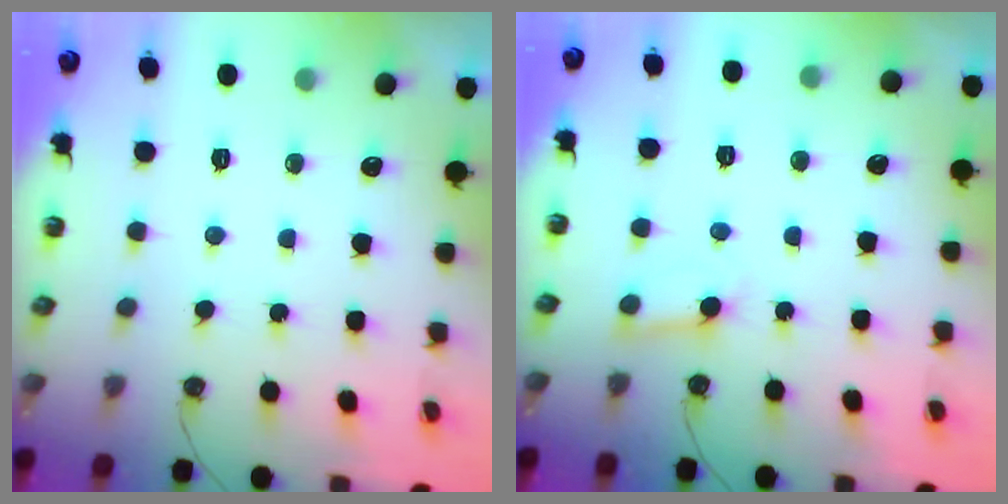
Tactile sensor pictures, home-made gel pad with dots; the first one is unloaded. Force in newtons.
{"total": 4.0, "press": 3.9, "slide": 0.4}